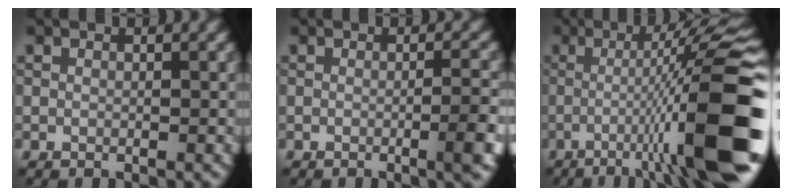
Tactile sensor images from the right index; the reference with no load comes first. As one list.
[{"total": 3.3, "force": [-0.9, 0.7, 3.1], "torque": [-0.035, 0.008, -0.020]}, {"total": 14.6, "force": [-3.3, 2.1, 14.0], "torque": [-0.190, 0.019, -0.050]}]